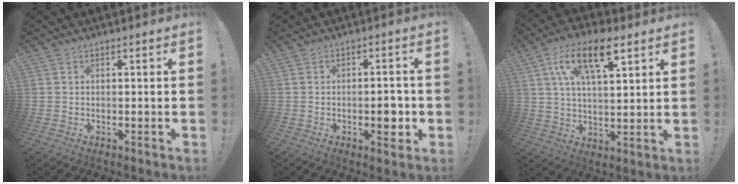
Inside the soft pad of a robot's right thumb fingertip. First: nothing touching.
{"total": 5.4, "force": [-1.3, 2.8, 4.5], "torque": [-0.051, 0.007, -0.021]}
{"total": 15.4, "force": [7.4, 6.4, 11.9], "torque": [-0.202, -0.012, 0.127]}